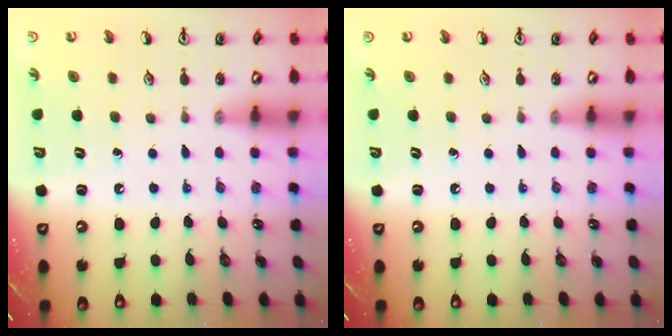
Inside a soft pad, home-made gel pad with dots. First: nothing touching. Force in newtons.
{"total": 0.0}